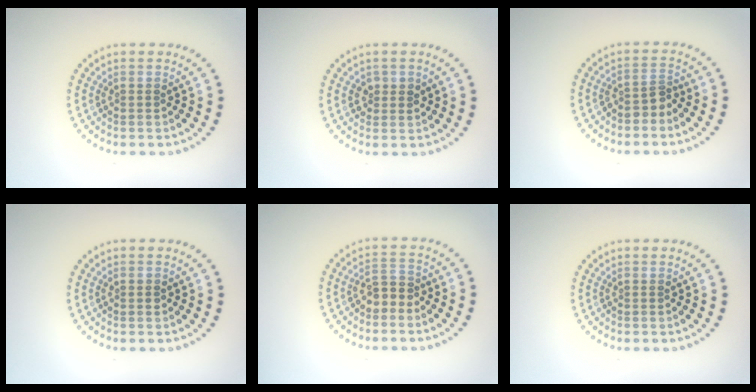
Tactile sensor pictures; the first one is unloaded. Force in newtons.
{"total": 1.4, "press": 1.4, "slide": 0.3}
{"total": 1.8, "press": 1.3, "slide": 1.2}
{"total": 0.7, "press": 0.7, "slide": 0.1}
{"total": 2.0, "press": 1.8, "slide": 0.8}
{"total": 0.0}